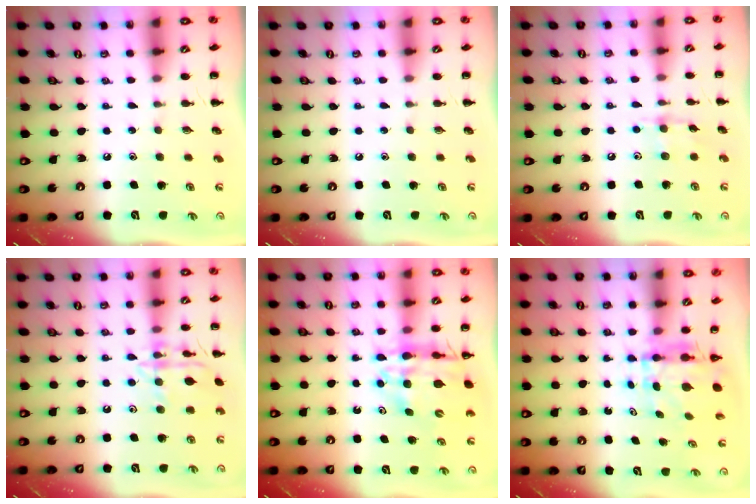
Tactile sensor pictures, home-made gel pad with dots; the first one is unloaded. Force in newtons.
{"total": 0.0}
{"total": 5.2, "press": 5.1, "slide": 0.8}
{"total": 13.7, "press": 13.7, "slide": 0.6}
{"total": 13.5, "press": 12.9, "slide": 3.9}
{"total": 5.6, "press": 5.5, "slide": 0.8}